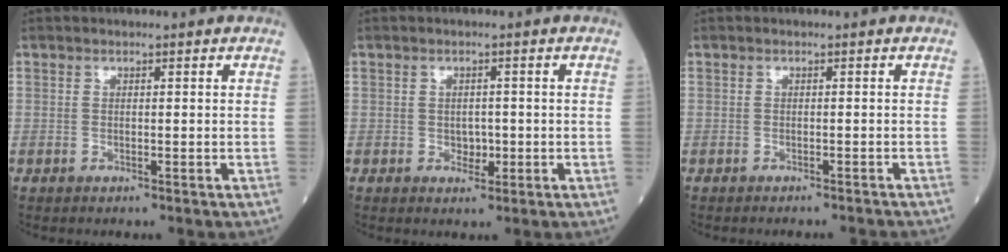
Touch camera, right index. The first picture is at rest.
{"total": 2.0, "force": [-0.5, 1.4, 1.3], "torque": [-0.014, 0.003, -0.005]}
{"total": 3.9, "force": [-3.8, 0.1, 0.8], "torque": [-0.010, -0.016, -0.039]}